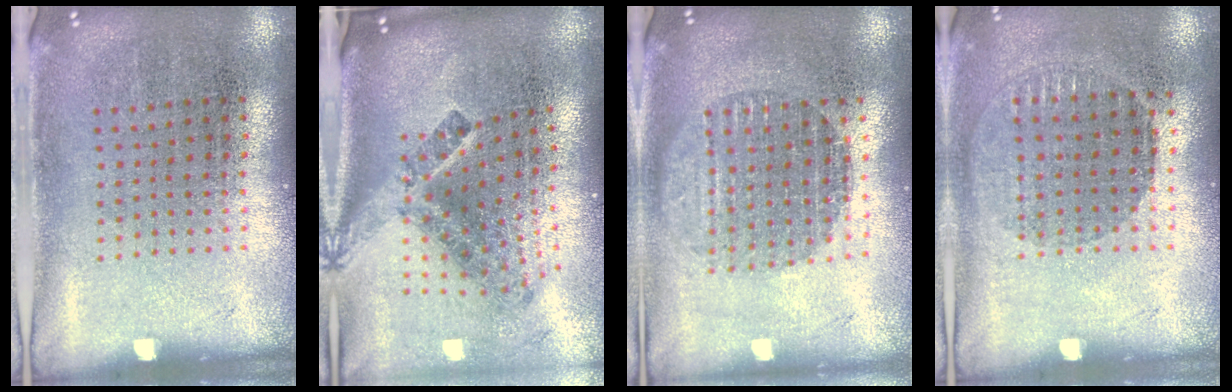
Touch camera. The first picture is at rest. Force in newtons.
{"total": 2.9, "press": 1.7, "slide": 2.3}
{"total": 1.8, "press": 1.5, "slide": 0.9}
{"total": 0.9, "press": 0.9, "slide": 0.3}